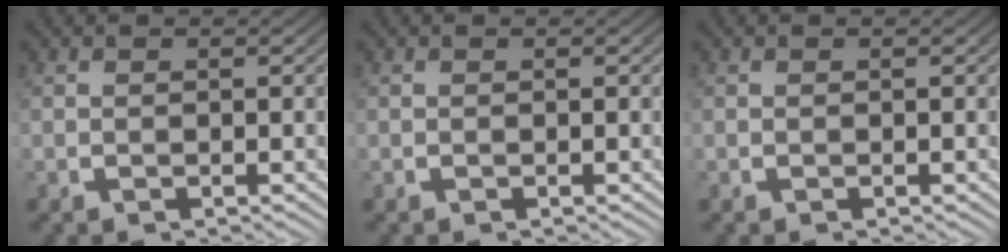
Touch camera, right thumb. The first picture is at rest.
{"total": 0.0}
{"total": 0.0}